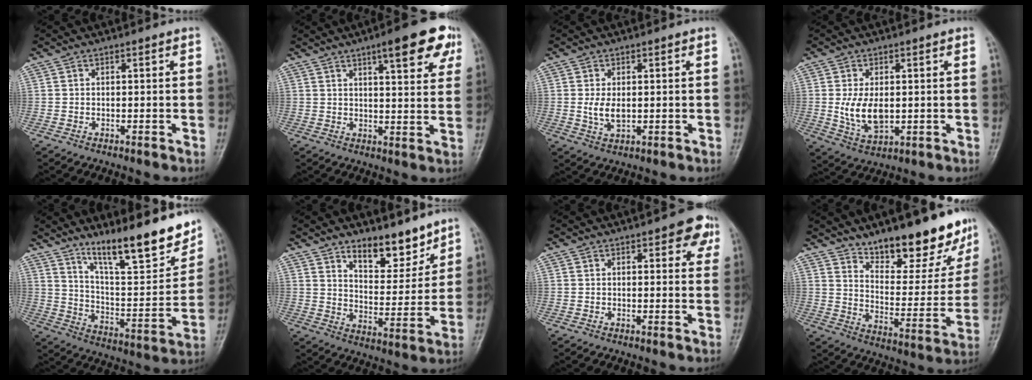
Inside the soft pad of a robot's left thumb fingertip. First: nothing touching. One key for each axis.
{"total": 12.0, "fx": 6.8, "fy": 3.2, "fz": 9.4, "tx": -0.094, "ty": -0.022, "tz": 0.084}
{"total": 3.9, "fx": 0.2, "fy": 2.2, "fz": 3.2, "tx": -0.059, "ty": -0.009, "tz": 0.009}
{"total": 7.6, "fx": 0.2, "fy": 4.5, "fz": 6.2, "tx": -0.108, "ty": -0.013, "tz": 0.015}
{"total": 19.2, "fx": 14.0, "fy": 4.2, "fz": 12.4, "tx": -0.150, "ty": -0.082, "tz": 0.231}
{"total": 10.7, "fx": 8.1, "fy": 4.4, "fz": 5.4, "tx": -0.054, "ty": -0.068, "tz": 0.138}
{"total": 5.2, "fx": 2.7, "fy": 2.4, "fz": 3.7, "tx": -0.014, "ty": -0.006, "tz": 0.023}
{"total": 18.7, "fx": 14.2, "fy": 6.6, "fz": 10.1, "tx": -0.089, "ty": -0.101, "tz": 0.216}